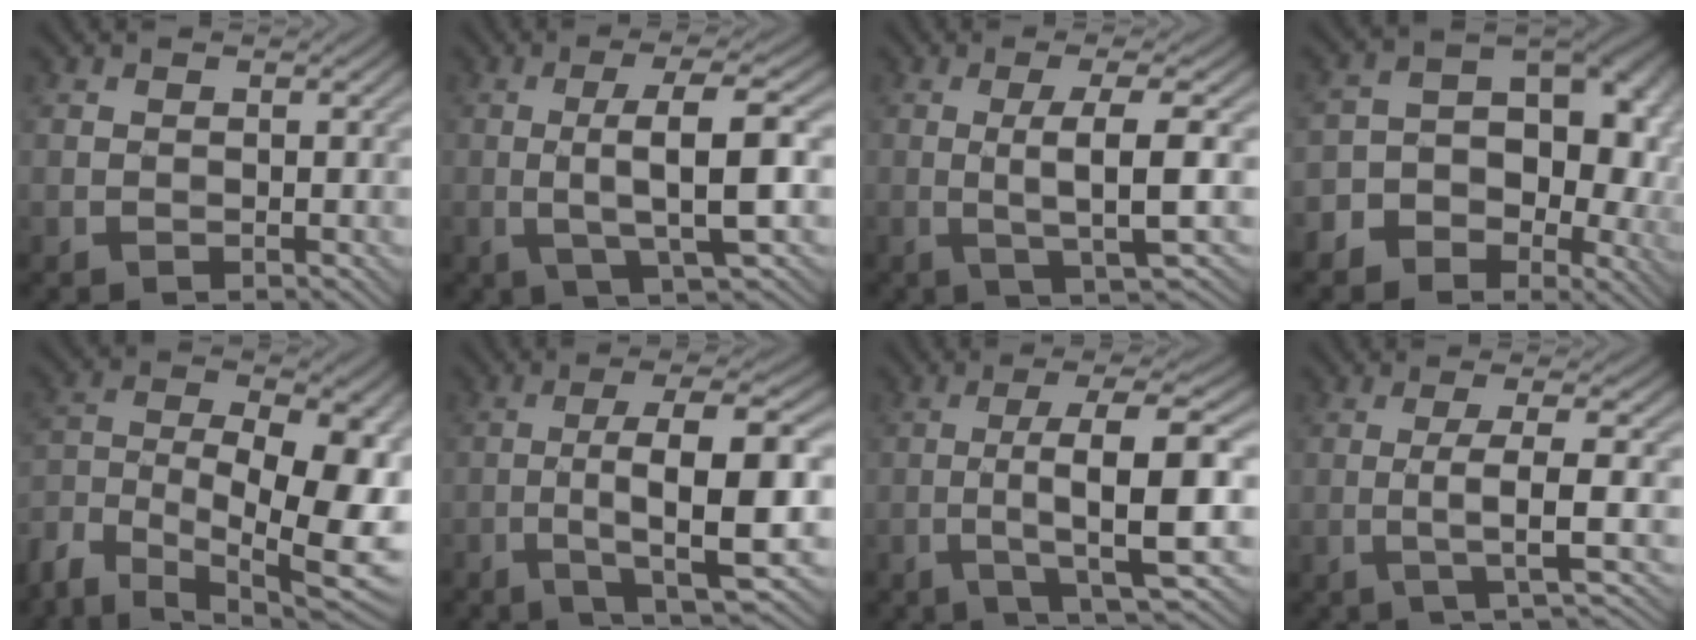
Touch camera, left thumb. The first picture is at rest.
{"total": 7.9, "force": [-0.4, 1.6, 7.7], "torque": [-0.130, 0.015, -0.011]}
{"total": 6.7, "force": [-0.1, 1.0, 6.6], "torque": [-0.114, 0.011, -0.003]}
{"total": 10.9, "force": [-3.2, 8.3, 6.3], "torque": [-0.063, -0.017, -0.056]}
{"total": 15.2, "force": [-7.1, 7.4, 11.2], "torque": [-0.208, -0.011, -0.129]}
{"total": 10.0, "force": [-2.6, 1.9, 9.4], "torque": [-0.141, 0.017, -0.051]}
{"total": 9.2, "force": [-1.9, 1.3, 8.9], "torque": [-0.139, 0.022, -0.041]}
{"total": 4.7, "force": [-1.1, 0.5, 4.5], "torque": [-0.070, 0.015, -0.037]}